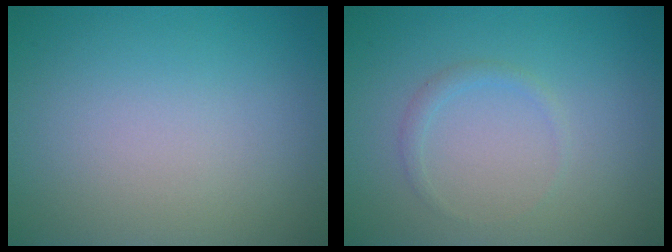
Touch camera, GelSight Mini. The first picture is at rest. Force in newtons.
{"total": 0.9, "press": 0.9, "slide": 0.1}